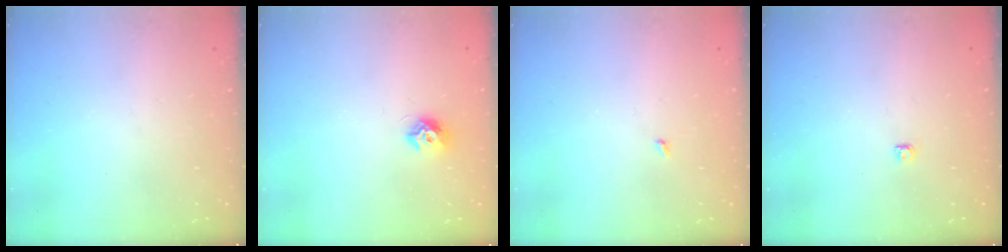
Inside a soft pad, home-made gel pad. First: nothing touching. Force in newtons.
{"total": 7.3, "press": 7.2, "slide": 0.3}
{"total": 1.9, "press": 1.9, "slide": 0.3}
{"total": 2.8, "press": 2.8, "slide": 0.4}